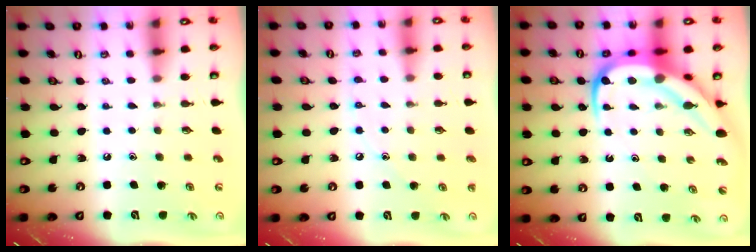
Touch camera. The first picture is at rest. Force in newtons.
{"total": 5.4, "press": 5.3, "slide": 0.6}
{"total": 14.7, "press": 14.7, "slide": 1.5}